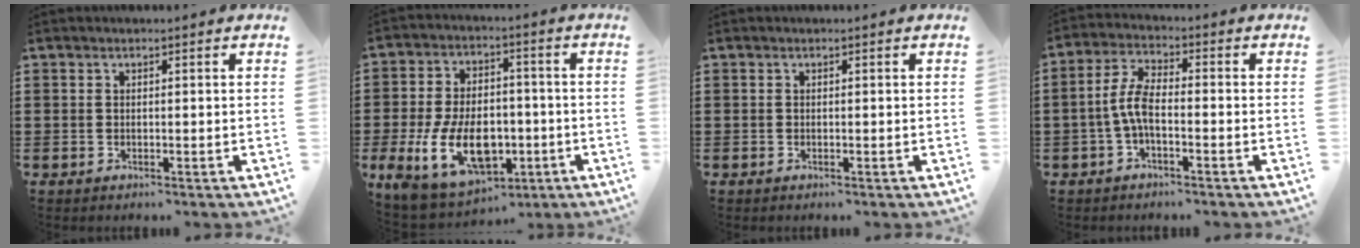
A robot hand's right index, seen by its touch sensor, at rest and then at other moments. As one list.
[{"total": 13.4, "force": [-3.4, 8.7, 9.6], "torque": [-0.197, 0.003, -0.056]}, {"total": 0.0}, {"total": 5.7, "force": [-1.4, 2.0, 5.2], "torque": [-0.120, -0.003, -0.032]}]